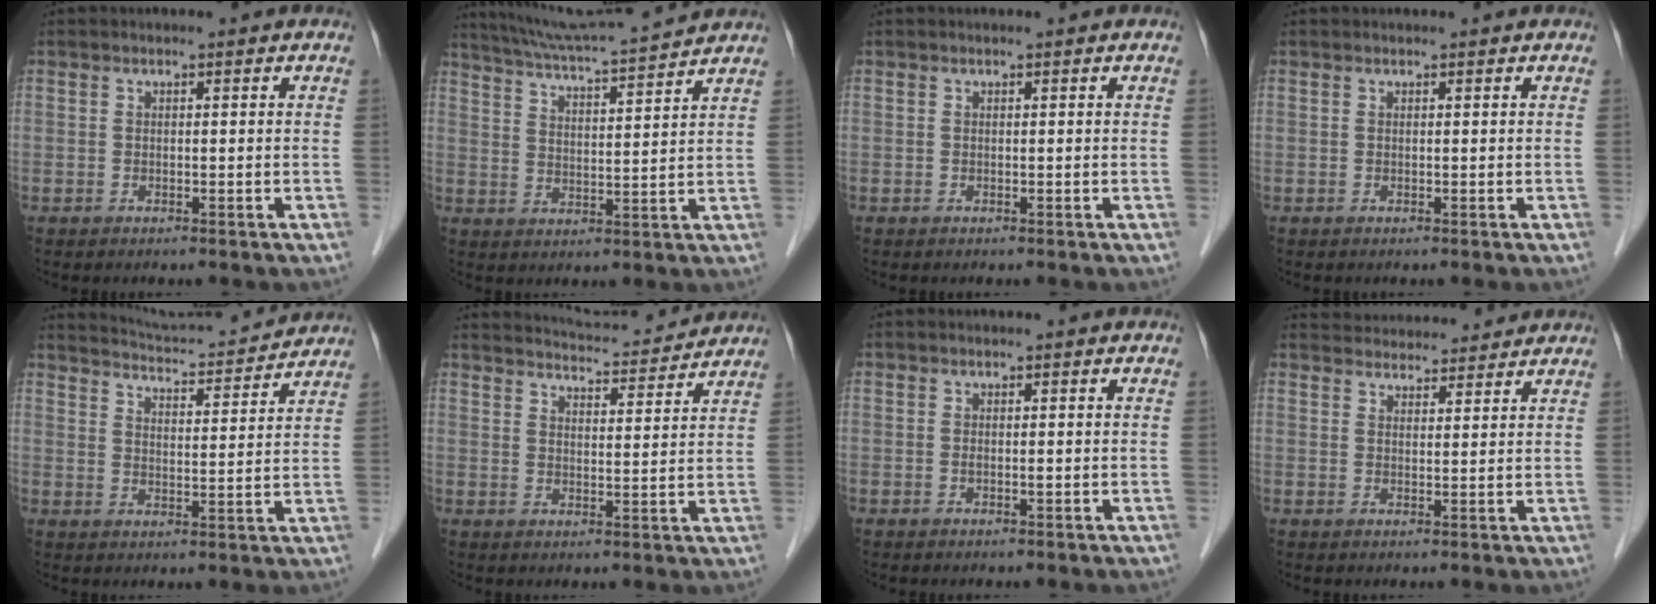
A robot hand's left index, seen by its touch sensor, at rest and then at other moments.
{"total": 14.0, "force": [13.0, -0.7, 4.9], "torque": [-0.094, 0.011, 0.202]}
{"total": 0.0}
{"total": 0.6, "force": [0.6, 0.0, 0.1], "torque": [-0.004, 0.010, 0.012]}
{"total": 13.2, "force": [12.8, 0.4, 2.9], "torque": [-0.055, 0.009, 0.182]}
{"total": 11.3, "force": [11.1, 0.6, 2.1], "torque": [-0.038, 0.009, 0.150]}
{"total": 0.5, "force": [-0.1, 0.1, 0.5], "torque": [-0.012, -0.001, -0.002]}
{"total": 10.4, "force": [10.0, 2.0, 1.8], "torque": [-0.021, 0.028, 0.136]}